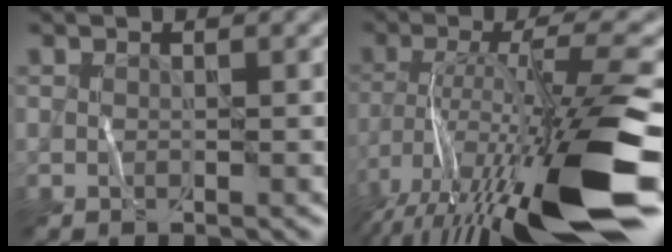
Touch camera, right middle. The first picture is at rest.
{"total": 15.1, "force": [-7.6, 2.1, 12.9], "torque": [-0.227, 0.004, -0.114]}